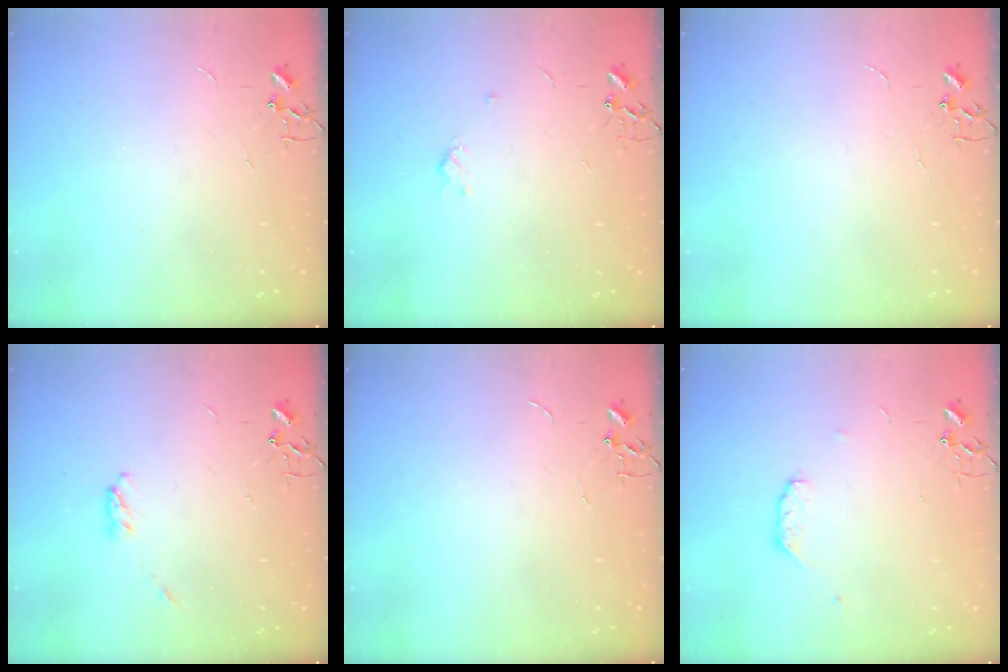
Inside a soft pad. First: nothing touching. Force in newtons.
{"total": 3.5, "press": 3.5, "slide": 0.7}
{"total": 0.0}
{"total": 3.7, "press": 3.7, "slide": 0.6}
{"total": 0.0}
{"total": 5.3, "press": 5.2, "slide": 1.0}